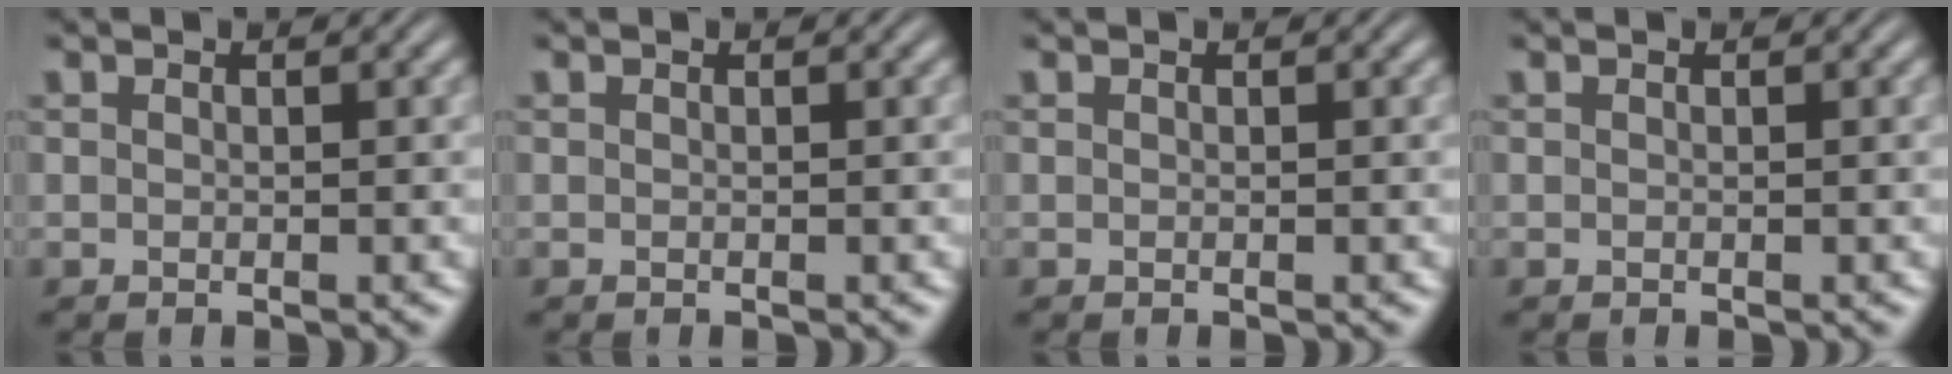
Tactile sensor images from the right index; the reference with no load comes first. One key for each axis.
{"total": 0.0}
{"total": 0.0}
{"total": 0.0}